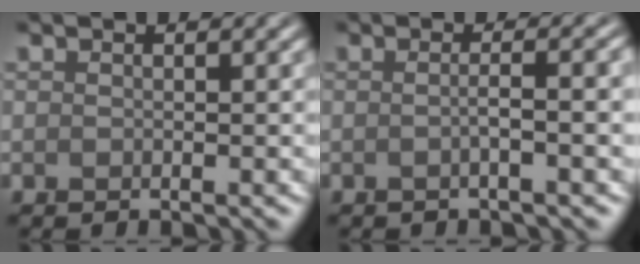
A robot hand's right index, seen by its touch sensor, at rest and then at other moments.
{"total": 3.1, "force": [-0.2, 0.8, 3.0], "torque": [-0.035, 0.007, -0.010]}